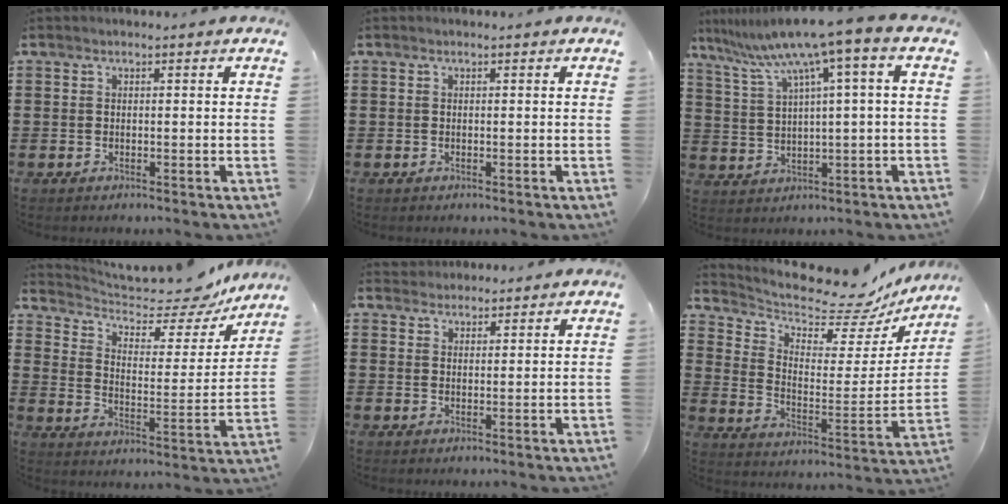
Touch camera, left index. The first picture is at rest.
{"total": 0.0}
{"total": 7.8, "force": [4.5, -0.6, 6.3], "torque": [-0.144, -0.035, 0.069]}
{"total": 7.7, "force": [6.7, 1.8, 3.2], "torque": [-0.078, -0.052, 0.111]}
{"total": 2.5, "force": [2.3, 0.8, -0.4], "torque": [0.000, 0.002, 0.046]}
{"total": 8.4, "force": [7.7, 1.8, 2.7], "torque": [-0.069, -0.073, 0.124]}